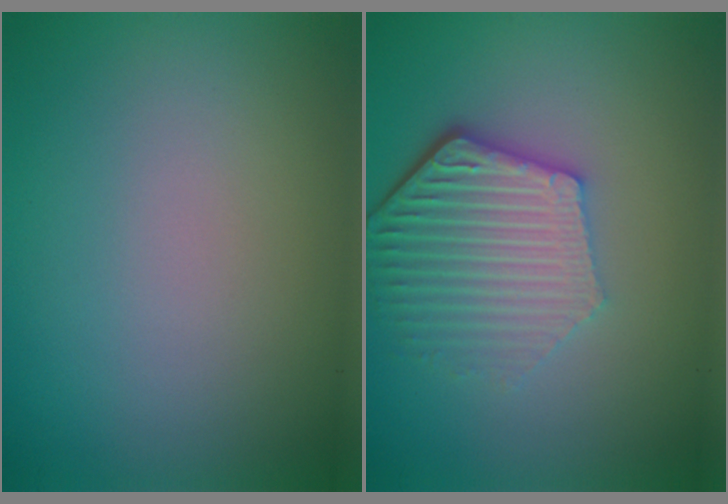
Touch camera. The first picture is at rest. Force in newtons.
{"total": 5.7, "press": 4.3, "slide": 3.8}